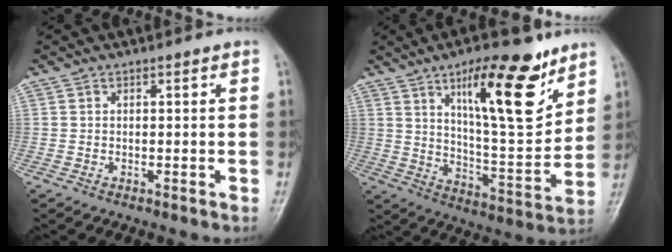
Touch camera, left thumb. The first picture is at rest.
{"total": 18.8, "force": [10.3, 5.7, 14.7], "torque": [-0.192, -0.061, 0.171]}